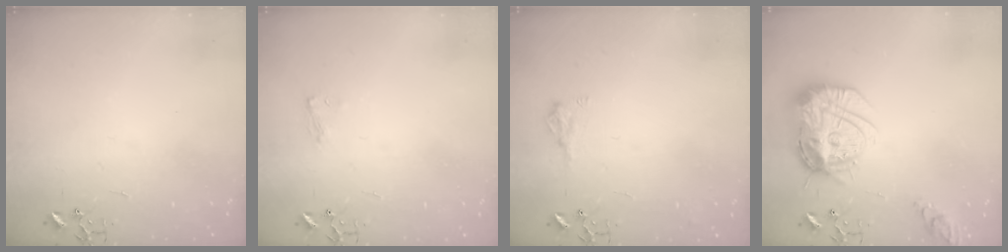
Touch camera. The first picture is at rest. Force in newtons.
{"total": 5.7, "press": 5.7, "slide": 0.7}
{"total": 8.8, "press": 8.7, "slide": 1.0}
{"total": 19.4, "press": 19.3, "slide": 1.7}